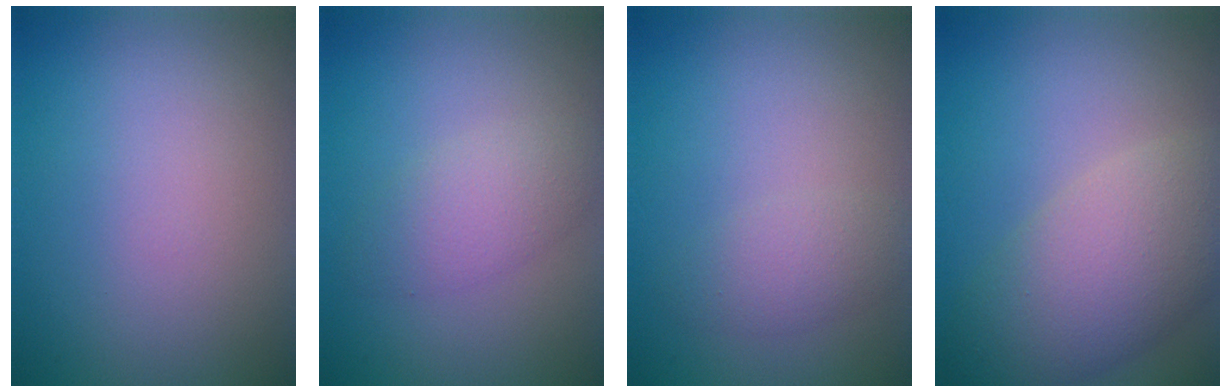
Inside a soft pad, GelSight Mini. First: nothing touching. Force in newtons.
{"total": 2.6, "press": 2.6, "slide": 0.3}
{"total": 2.1, "press": 2.1, "slide": 0.1}
{"total": 6.9, "press": 6.9, "slide": 0.4}